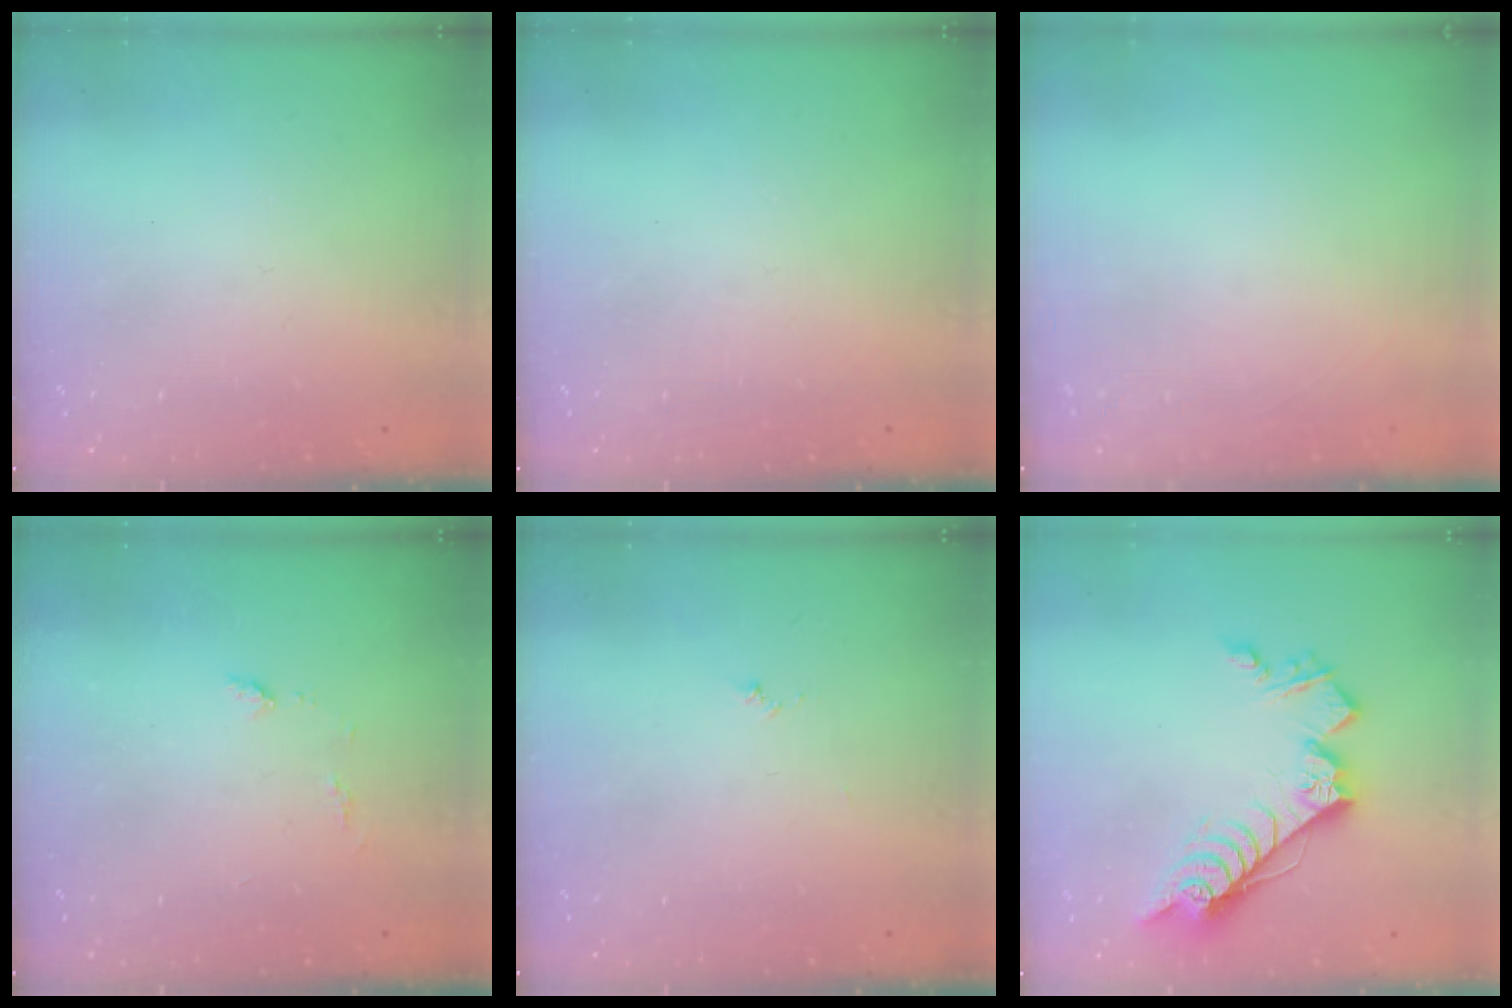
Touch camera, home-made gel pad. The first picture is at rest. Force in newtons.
{"total": 0.0}
{"total": 0.0}
{"total": 5.4, "press": 5.4, "slide": 0.6}
{"total": 3.8, "press": 3.8, "slide": 0.4}
{"total": 16.7, "press": 16.7, "slide": 0.3}